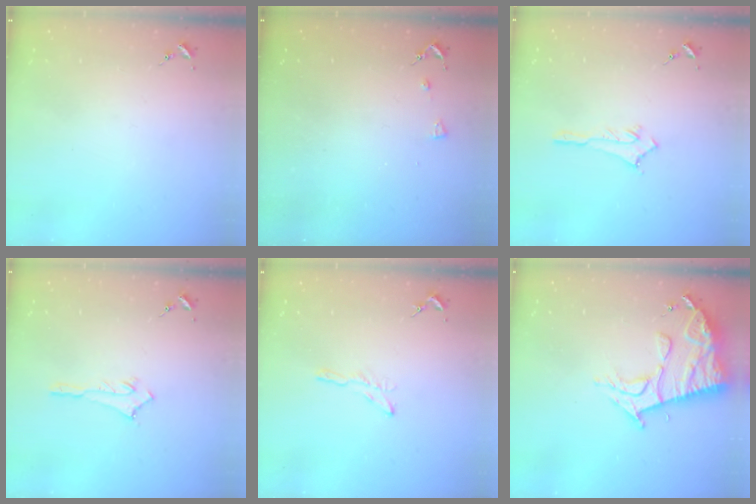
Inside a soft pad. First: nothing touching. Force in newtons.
{"total": 3.3, "press": 3.3, "slide": 0.6}
{"total": 2.9, "press": 2.9, "slide": 0.2}
{"total": 2.9, "press": 2.9, "slide": 0.2}
{"total": 4.2, "press": 4.2, "slide": 0.5}
{"total": 14.4, "press": 14.3, "slide": 1.2}